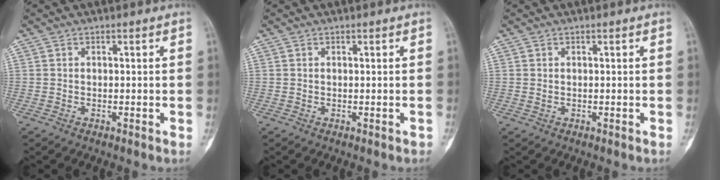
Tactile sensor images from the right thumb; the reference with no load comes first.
{"total": 0.0}
{"total": 0.0}